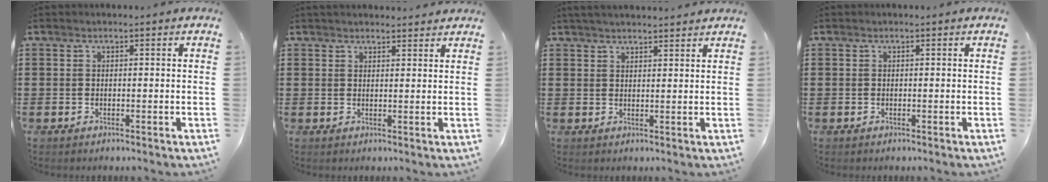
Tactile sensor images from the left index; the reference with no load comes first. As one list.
[{"total": 1.8, "force": [1.8, 0.3, 0.1], "torque": [-0.006, 0.001, 0.035]}, {"total": 2.3, "force": [2.3, 0.0, 0.3], "torque": [-0.010, 0.000, 0.045]}, {"total": 0.0}]